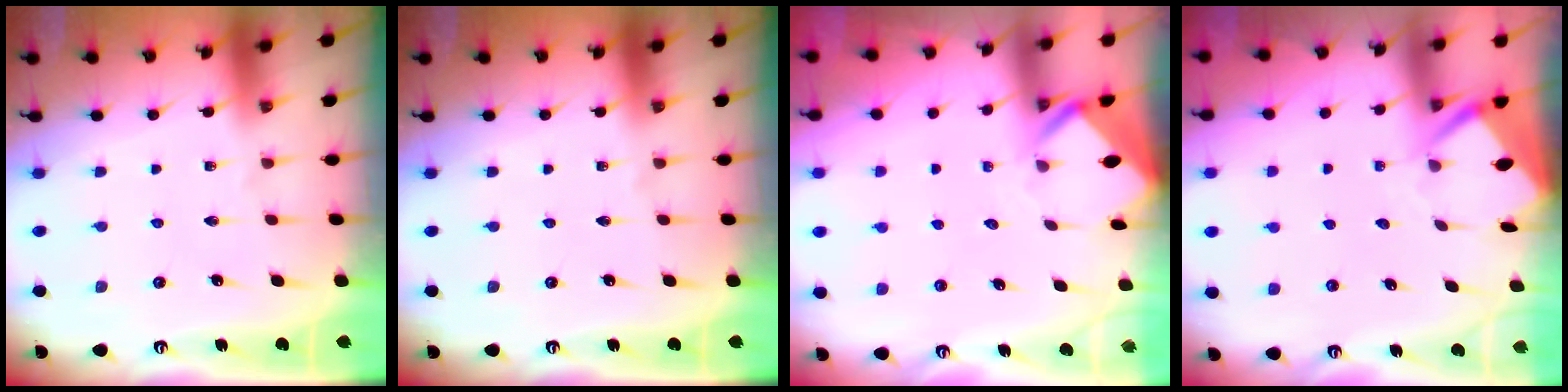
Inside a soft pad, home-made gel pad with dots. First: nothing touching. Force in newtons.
{"total": 0.0}
{"total": 2.7, "press": 2.6, "slide": 0.3}
{"total": 3.3, "press": 3.3, "slide": 0.3}